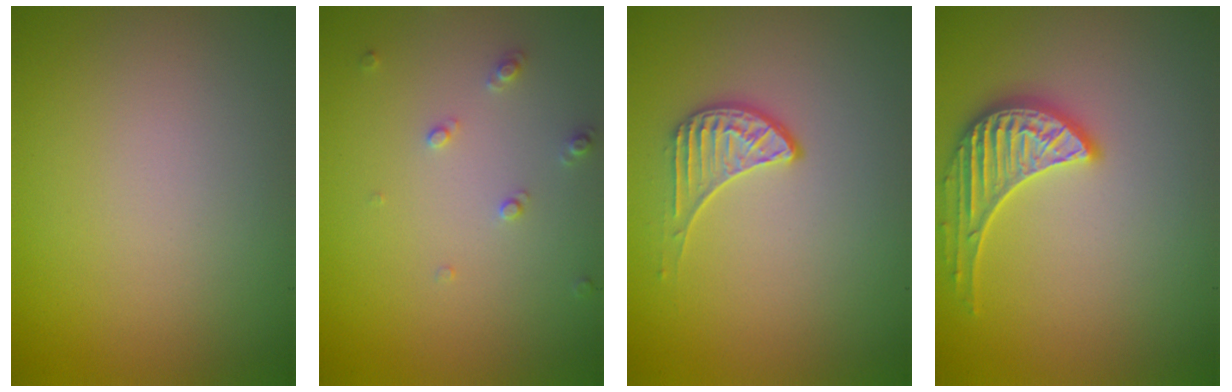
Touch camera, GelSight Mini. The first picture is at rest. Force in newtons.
{"total": 1.3, "press": 1.2, "slide": 0.3}
{"total": 2.0, "press": 1.5, "slide": 1.3}
{"total": 3.3, "press": 3.2, "slide": 0.6}